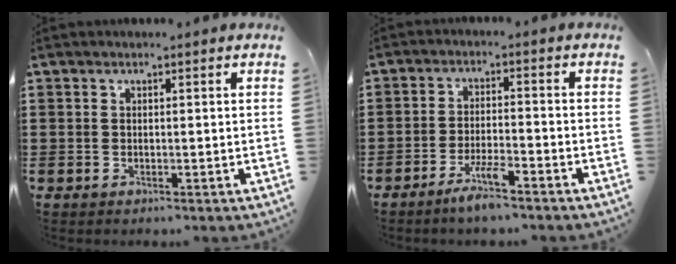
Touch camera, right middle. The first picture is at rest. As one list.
[{"total": 4.4, "force": [-3.5, 0.4, 2.7], "torque": [-0.059, -0.001, -0.068]}]